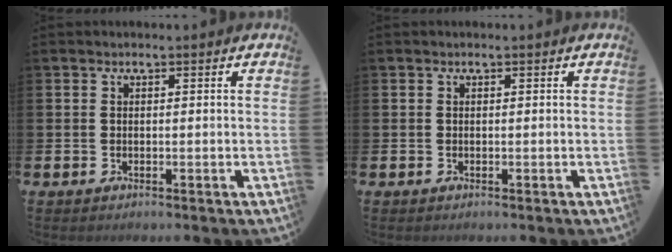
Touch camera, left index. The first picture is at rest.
{"total": 0.0}